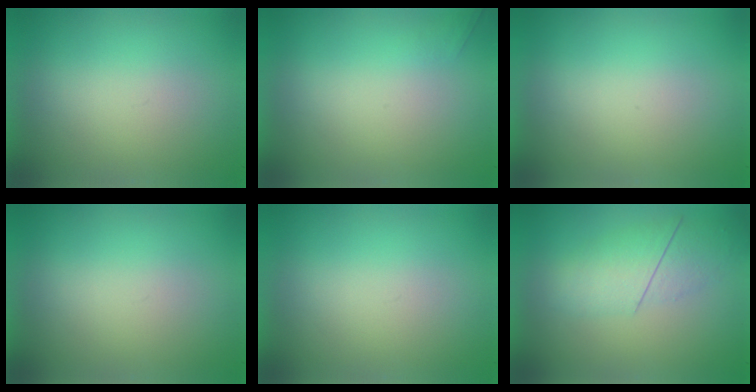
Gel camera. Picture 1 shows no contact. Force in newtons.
{"total": 1.1}
{"total": 0.0}
{"total": 0.0}
{"total": 0.0}
{"total": 2.4}